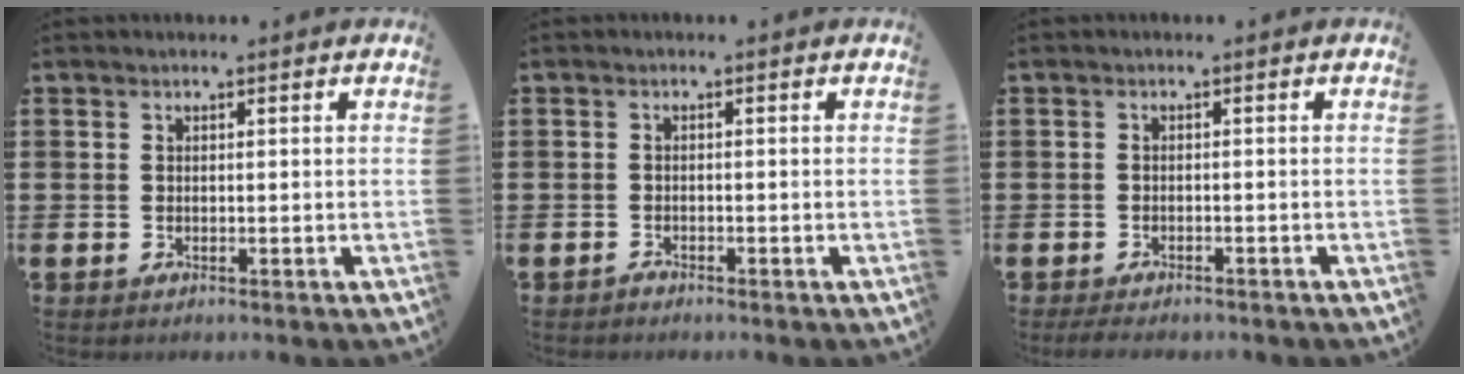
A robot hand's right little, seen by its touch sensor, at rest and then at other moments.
{"total": 0.7, "force": [-0.7, 0.1, 0.0], "torque": [-0.002, -0.002, -0.014]}
{"total": 1.1, "force": [-1.0, 0.3, 0.4], "torque": [-0.009, -0.001, -0.021]}